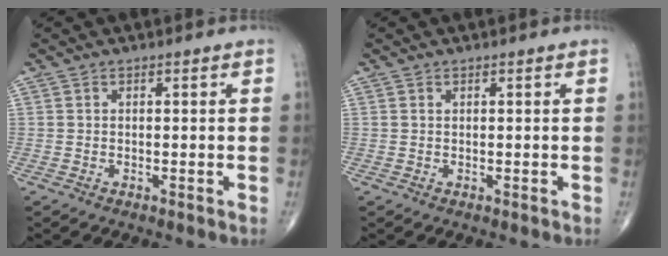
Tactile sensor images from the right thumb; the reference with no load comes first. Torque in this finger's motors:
{"motor_torque": [-0.19, 0.01, -0.09, -0.15, -0.02]}